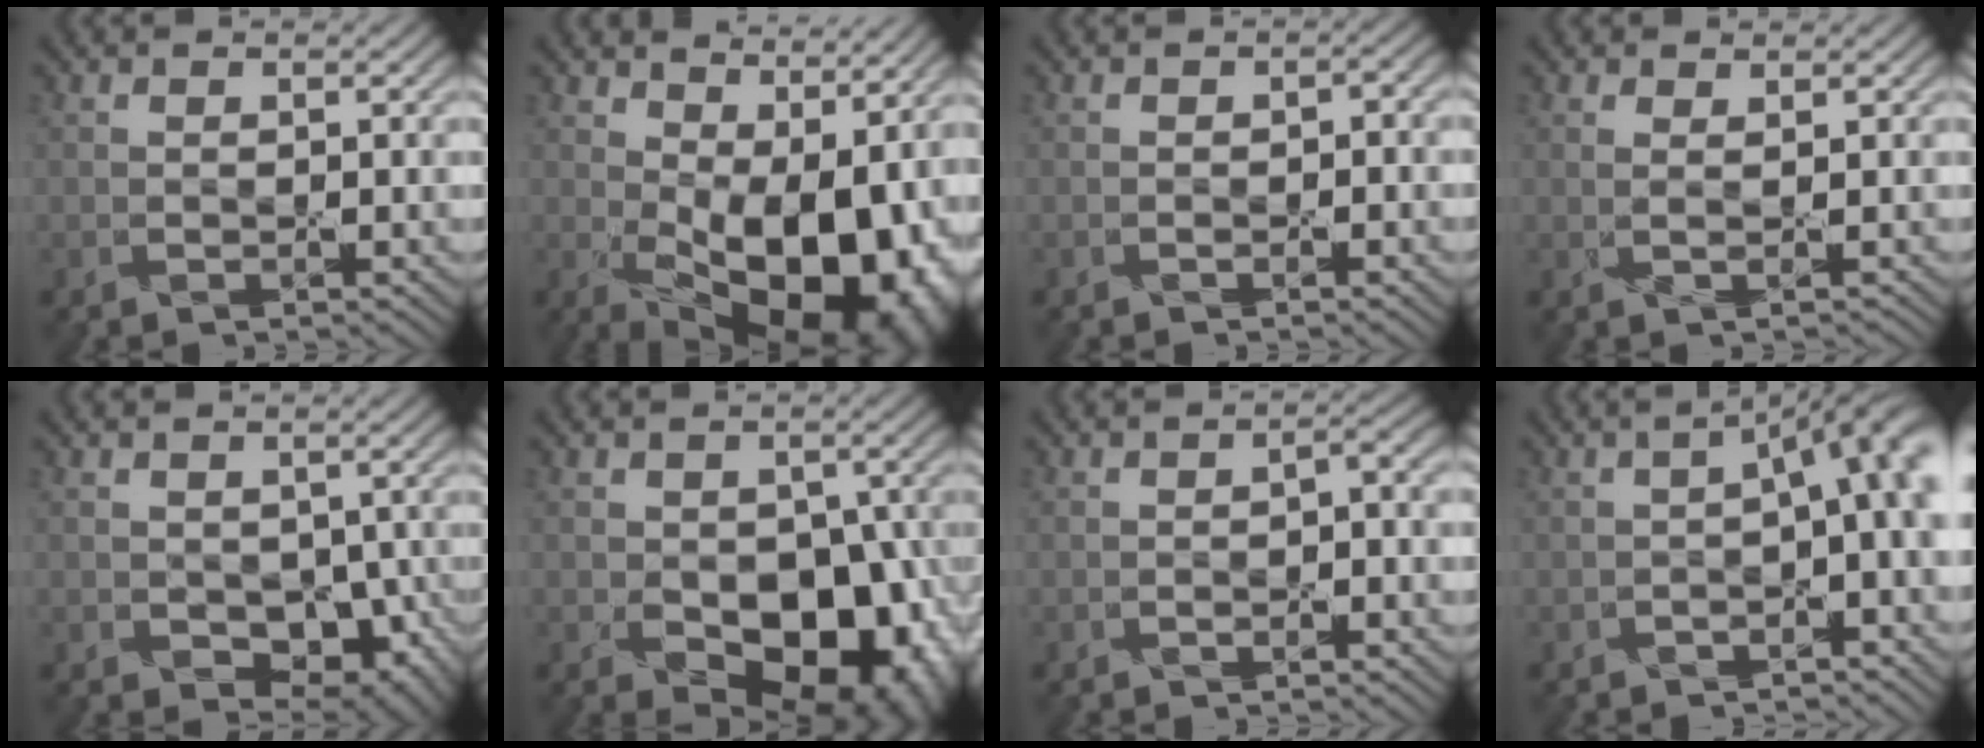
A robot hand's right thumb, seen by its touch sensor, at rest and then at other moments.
{"total": 16.6, "force": [0.7, 9.1, 13.9], "torque": [-0.186, -0.024, 0.047]}
{"total": 1.6, "force": [-0.6, 0.8, 1.2], "torque": [-0.020, -0.005, -0.009]}
{"total": 1.1, "force": [0.6, 0.2, 0.9], "torque": [-0.019, -0.002, 0.005]}
{"total": 7.7, "force": [-1.9, 5.3, 5.3], "torque": [-0.086, -0.036, -0.011]}
{"total": 12.7, "force": [-3.7, 8.2, 9.1], "torque": [-0.122, -0.046, -0.032]}
{"total": 2.1, "force": [-0.8, 0.7, 1.8], "torque": [-0.032, -0.002, -0.014]}
{"total": 7.7, "force": [-0.6, 2.7, 7.2], "torque": [-0.095, -0.004, -0.008]}